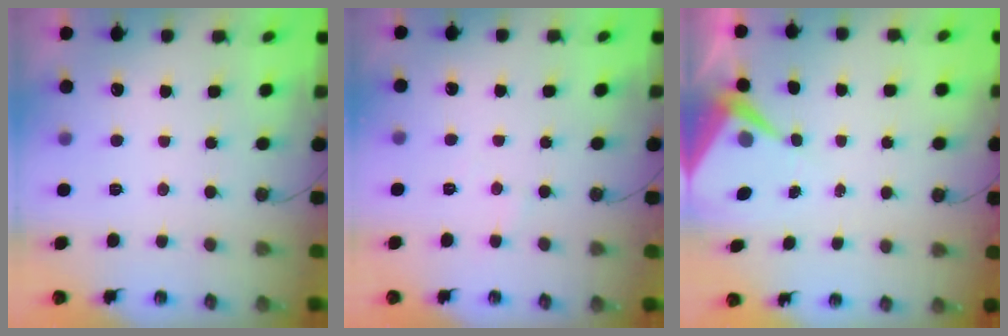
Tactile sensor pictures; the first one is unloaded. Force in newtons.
{"total": 2.6, "press": 2.5, "slide": 0.5}
{"total": 6.0, "press": 6.0, "slide": 0.5}